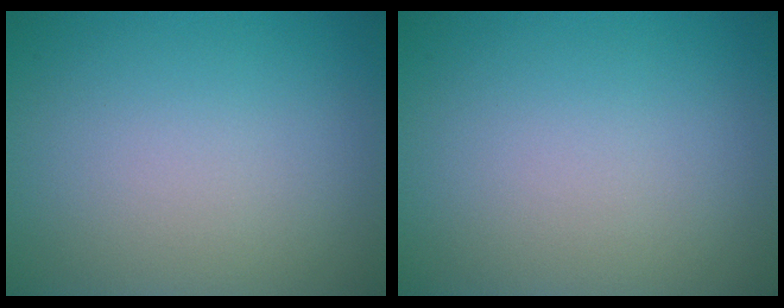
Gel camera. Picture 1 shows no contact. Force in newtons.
{"total": 0.0}